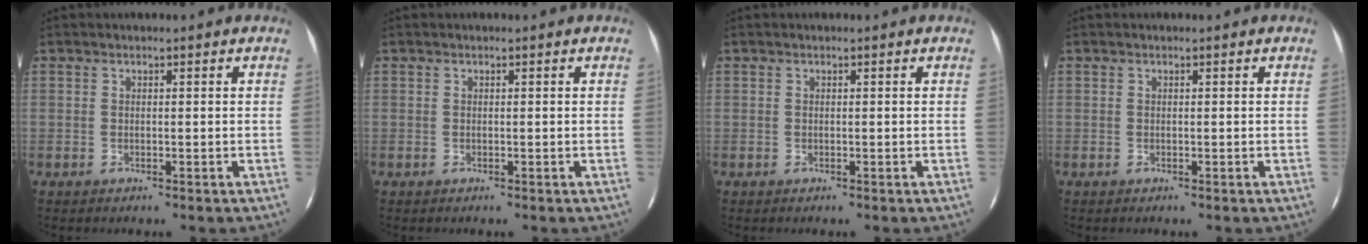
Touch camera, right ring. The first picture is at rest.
{"total": 0.0}
{"total": 0.0}
{"total": 0.0}